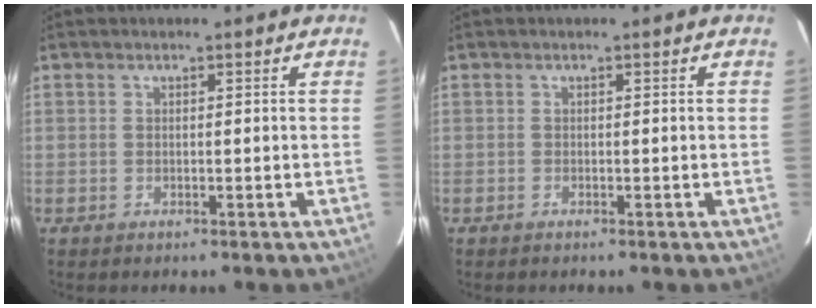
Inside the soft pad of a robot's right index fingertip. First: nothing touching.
{"total": 0.0}